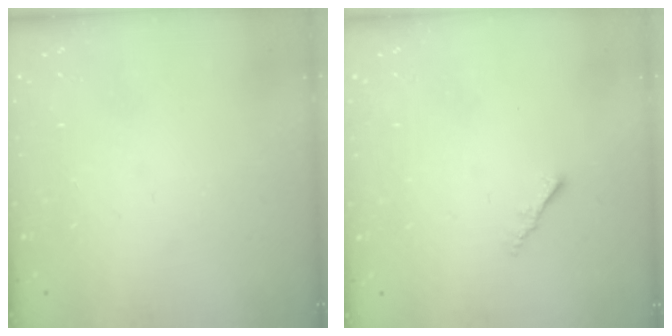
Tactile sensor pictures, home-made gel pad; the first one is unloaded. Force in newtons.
{"total": 1.2, "press": 1.1, "slide": 0.4}